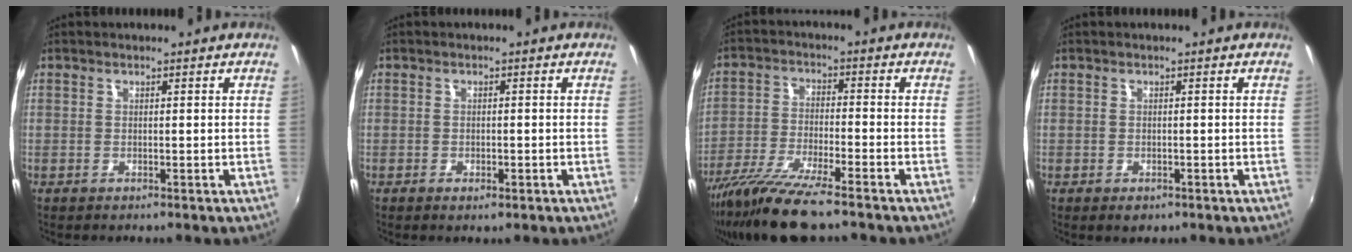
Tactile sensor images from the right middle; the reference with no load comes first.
{"total": 1.8, "force": [-1.0, 0.9, 1.2], "torque": [-0.021, -0.004, -0.014]}
{"total": 12.4, "force": [-9.8, 1.2, 7.4], "torque": [-0.160, -0.036, -0.184]}
{"total": 2.0, "force": [-1.2, 1.3, 0.9], "torque": [-0.018, -0.008, -0.016]}